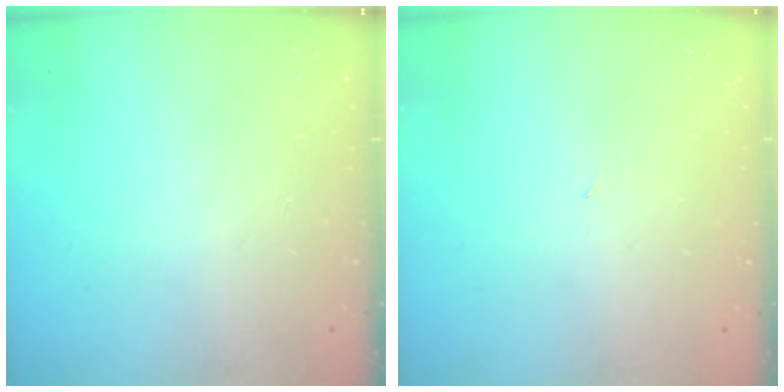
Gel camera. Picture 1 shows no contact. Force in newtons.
{"total": 0.8, "press": 0.8, "slide": 0.1}